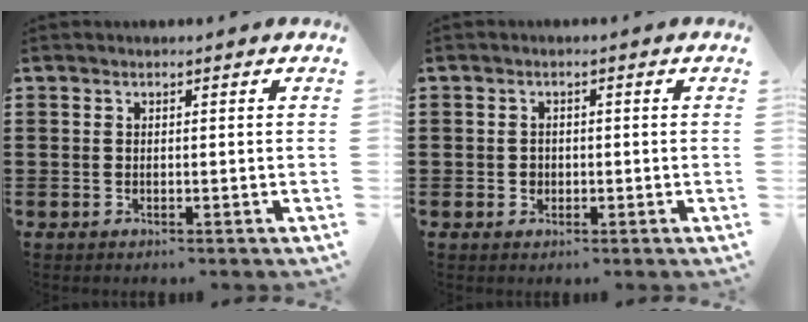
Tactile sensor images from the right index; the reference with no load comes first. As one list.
[{"total": 1.3, "force": [-0.2, 1.2, 0.4], "torque": [-0.009, 0.004, -0.005]}]